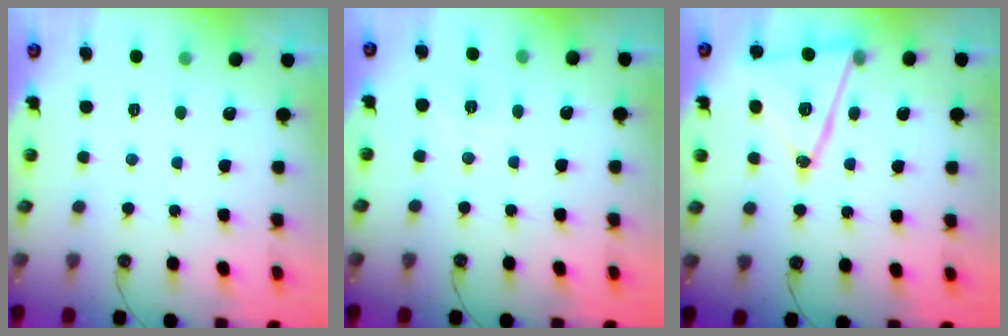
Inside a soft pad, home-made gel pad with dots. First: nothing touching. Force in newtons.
{"total": 7.5, "press": 6.1, "slide": 4.5}
{"total": 16.2, "press": 15.8, "slide": 3.6}